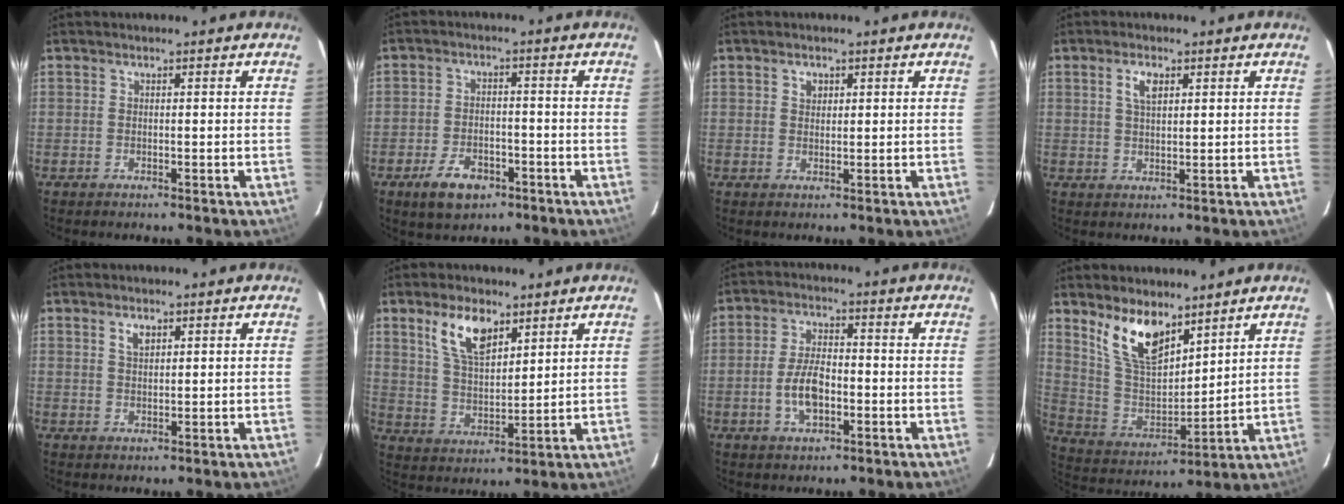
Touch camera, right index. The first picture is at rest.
{"total": 7.6, "force": [-4.5, 4.4, 4.2], "torque": [-0.101, 0.000, -0.069]}
{"total": 1.7, "force": [0.8, 1.4, 0.7], "torque": [-0.008, 0.006, 0.013]}
{"total": 3.5, "force": [1.5, 1.6, 2.7], "torque": [-0.051, 0.006, 0.028]}
{"total": 2.4, "force": [1.3, 1.3, 1.6], "torque": [-0.026, 0.003, 0.022]}
{"total": 9.7, "force": [5.6, 4.5, 6.5], "torque": [-0.122, 0.009, 0.115]}
{"total": 7.3, "force": [-2.1, 3.7, 5.9], "torque": [-0.120, 0.005, -0.036]}
{"total": 13.1, "force": [8.8, 5.7, 7.9], "torque": [-0.157, 0.001, 0.184]}